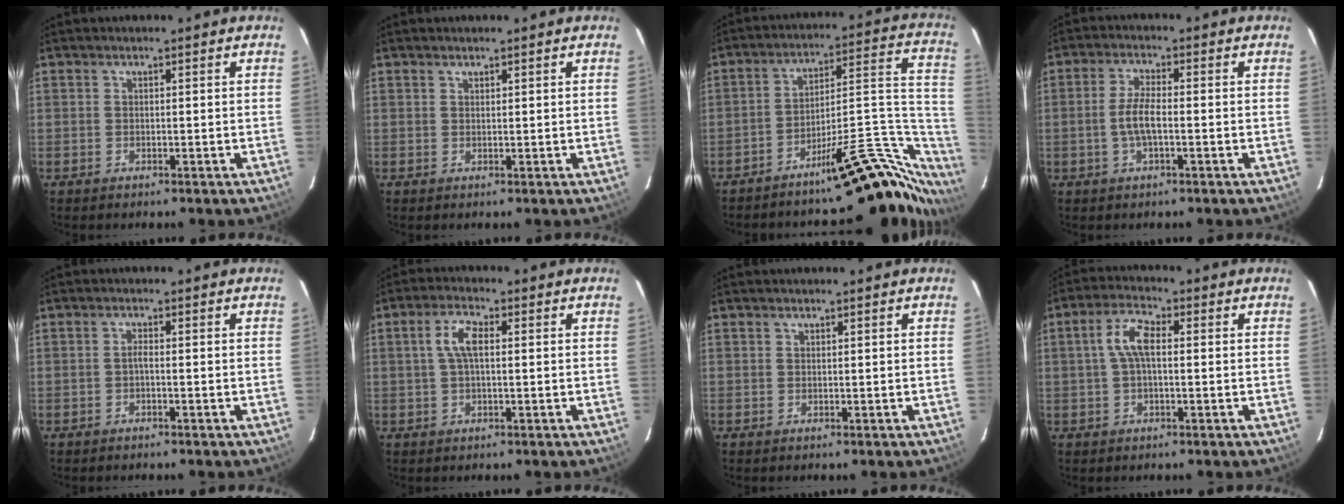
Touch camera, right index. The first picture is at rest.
{"total": 0.6, "force": [0.5, 0.3, 0.1], "torque": [-0.002, 0.002, 0.010]}
{"total": 22.2, "force": [-18.7, 5.2, 10.9], "torque": [-0.092, 0.051, -0.265]}
{"total": 4.7, "force": [-1.1, 1.2, 4.4], "torque": [-0.092, 0.002, -0.020]}
{"total": 0.8, "force": [-0.4, 0.1, 0.7], "torque": [-0.013, 0.004, -0.009]}
{"total": 4.7, "force": [0.7, 1.8, 4.3], "torque": [-0.088, 0.012, 0.013]}
{"total": 0.0}
{"total": 5.6, "force": [0.4, 2.3, 5.1], "torque": [-0.106, 0.016, 0.006]}